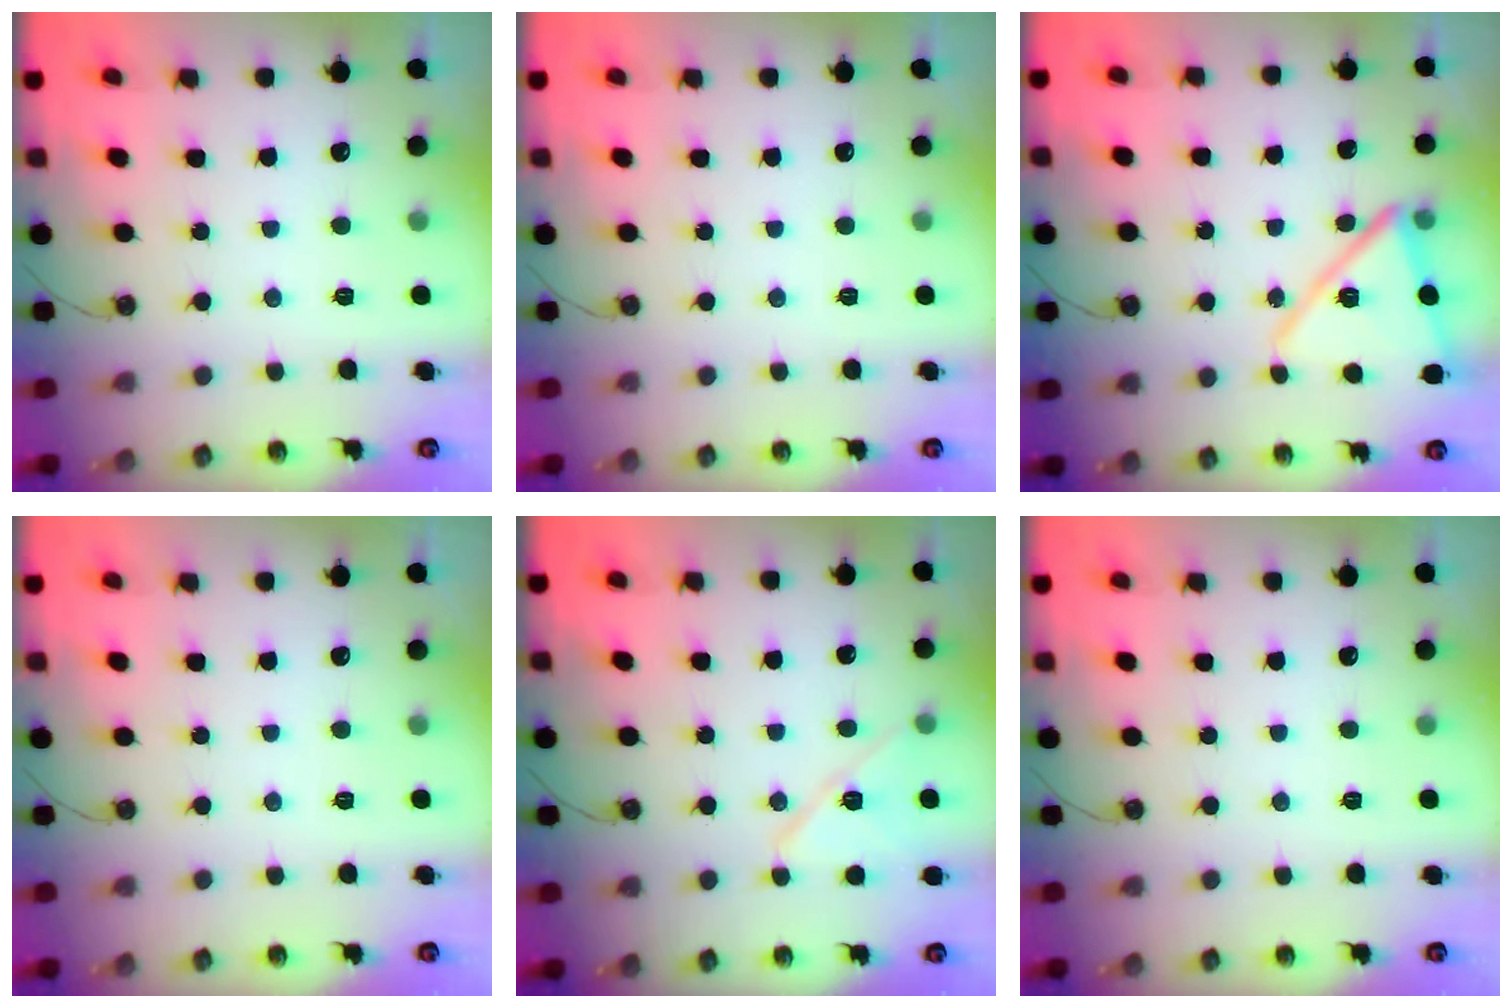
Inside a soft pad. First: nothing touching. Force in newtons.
{"total": 0.0}
{"total": 15.2, "press": 15.1, "slide": 1.9}
{"total": 0.0}
{"total": 11.2, "press": 11.2, "slide": 0.6}
{"total": 0.0}